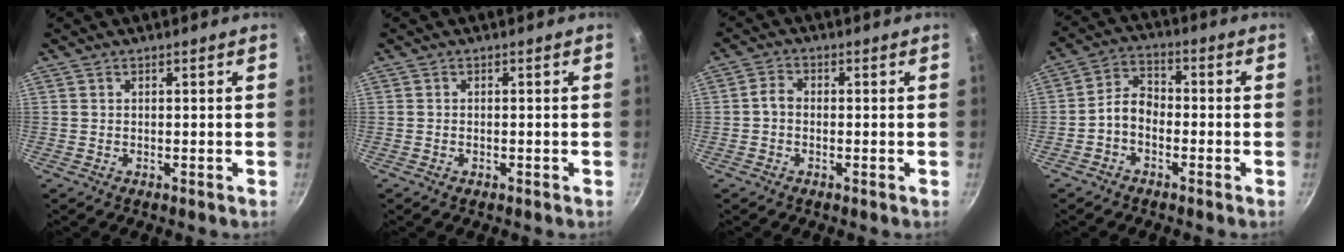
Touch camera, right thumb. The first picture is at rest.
{"total": 0.7, "force": [-0.4, 0.4, 0.4], "torque": [-0.008, 0.002, -0.008]}
{"total": 2.5, "force": [-0.5, 1.8, 1.7], "torque": [-0.033, 0.017, -0.016]}
{"total": 5.7, "force": [-2.0, 3.9, 3.6], "torque": [-0.053, 0.035, -0.047]}